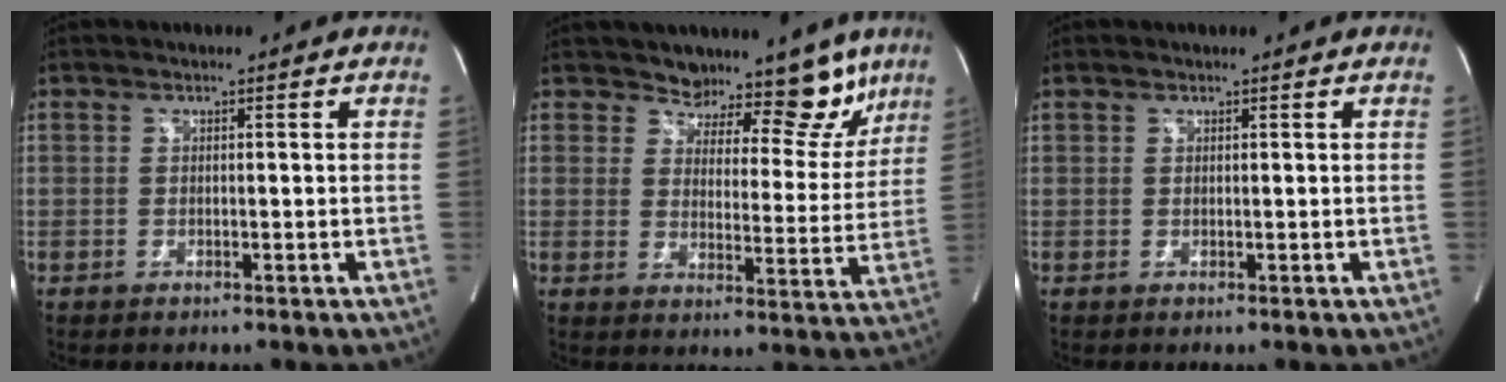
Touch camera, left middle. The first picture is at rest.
{"total": 10.9, "force": [9.2, 5.0, 3.1], "torque": [-0.008, -0.013, 0.099]}
{"total": 0.9, "force": [0.4, -0.4, -0.7], "torque": [0.004, 0.008, 0.015]}